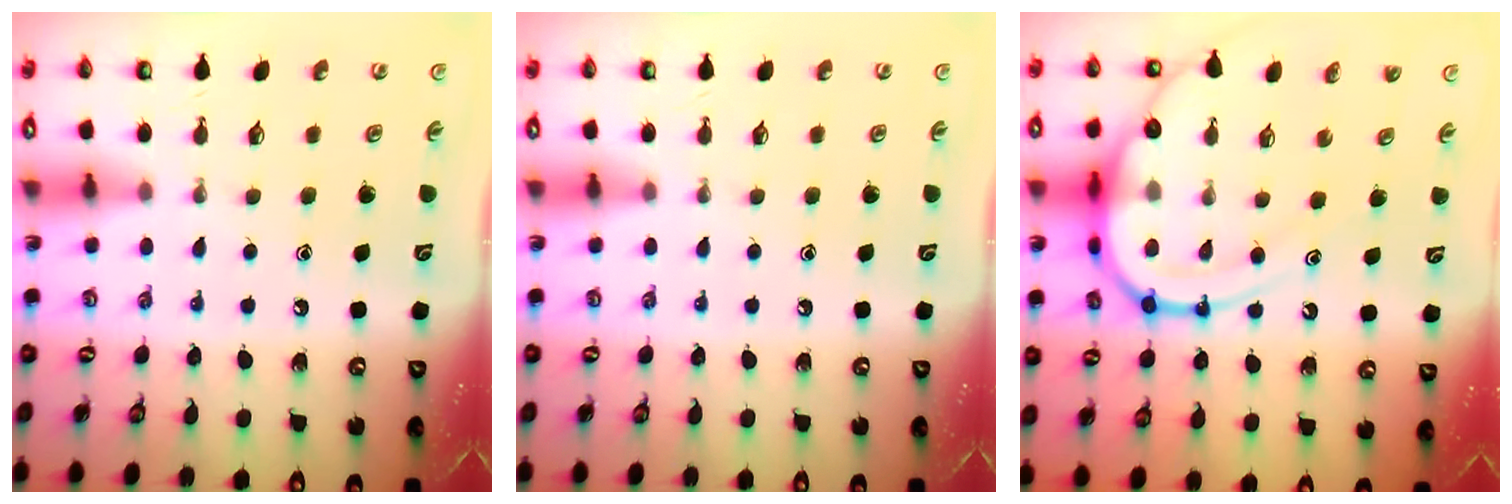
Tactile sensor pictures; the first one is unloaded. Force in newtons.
{"total": 0.0}
{"total": 16.1, "press": 16.0, "slide": 1.5}